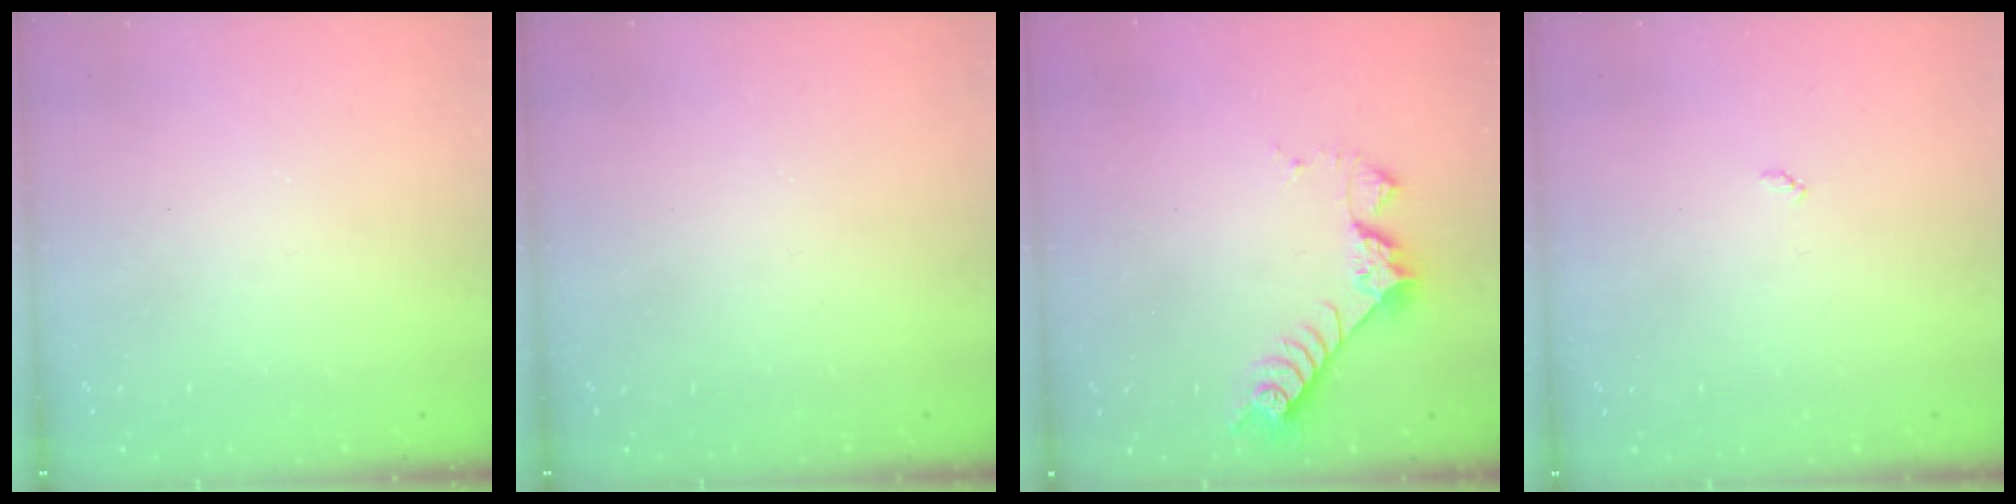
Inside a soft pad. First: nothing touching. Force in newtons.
{"total": 0.0}
{"total": 7.0, "press": 7.0, "slide": 0.5}
{"total": 3.1, "press": 3.1, "slide": 0.4}